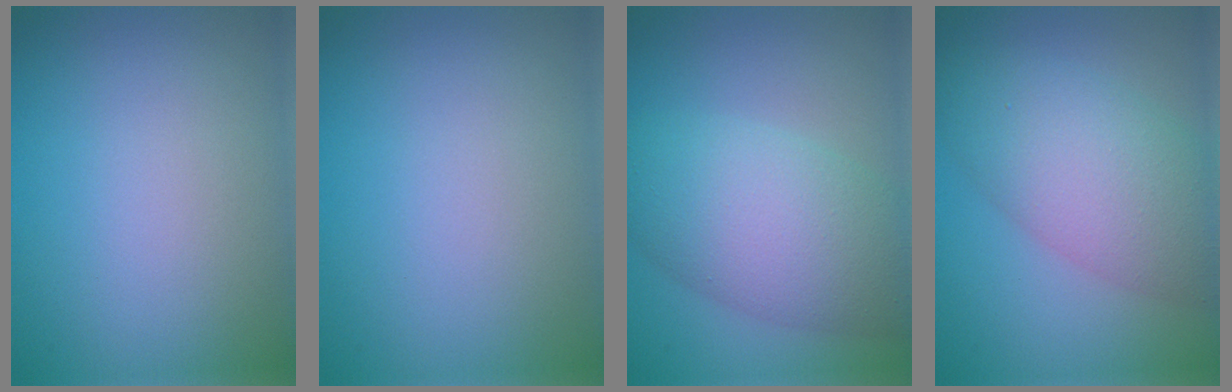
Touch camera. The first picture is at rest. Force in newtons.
{"total": 0.0}
{"total": 8.3, "press": 8.3, "slide": 0.5}
{"total": 7.4, "press": 7.4, "slide": 0.2}